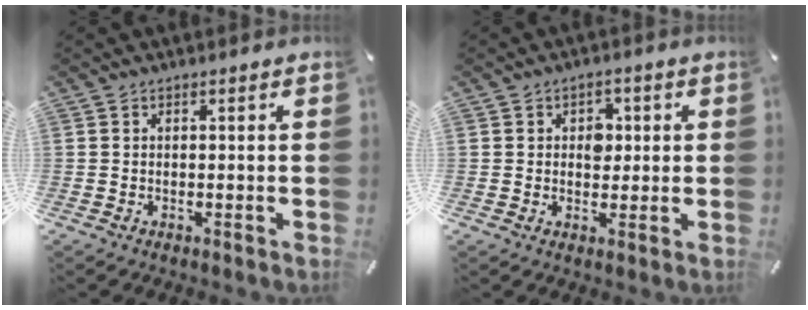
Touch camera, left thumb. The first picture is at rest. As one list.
[{"total": 4.2, "force": [0.5, 3.3, 2.5], "torque": [-0.020, -0.004, -0.002]}]